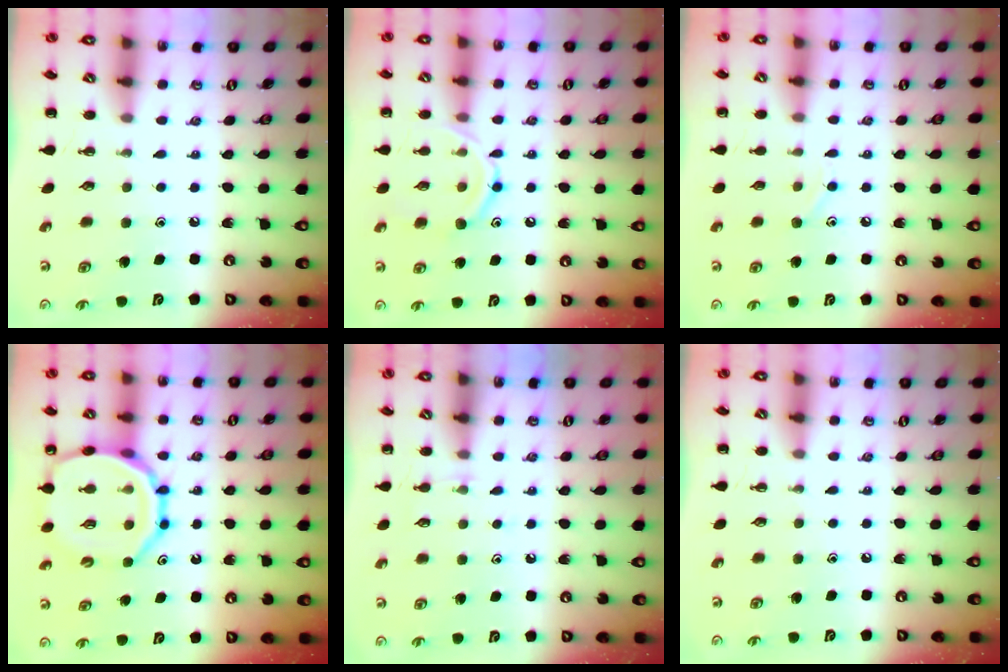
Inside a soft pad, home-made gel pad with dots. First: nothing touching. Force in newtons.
{"total": 12.4, "press": 12.4, "slide": 1.2}
{"total": 6.3, "press": 6.1, "slide": 1.6}
{"total": 16.9, "press": 16.7, "slide": 2.4}
{"total": 3.7, "press": 3.5, "slide": 1.3}
{"total": 0.0}